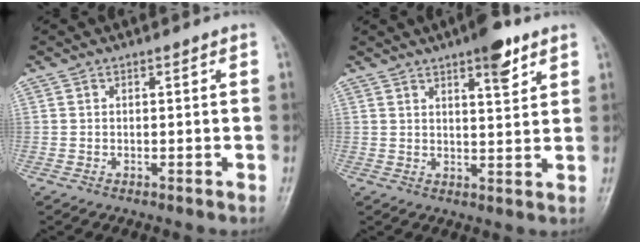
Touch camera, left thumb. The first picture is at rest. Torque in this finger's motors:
{"motor_torque": [1.10, 0.67, 0.60, -0.62, 0.07]}